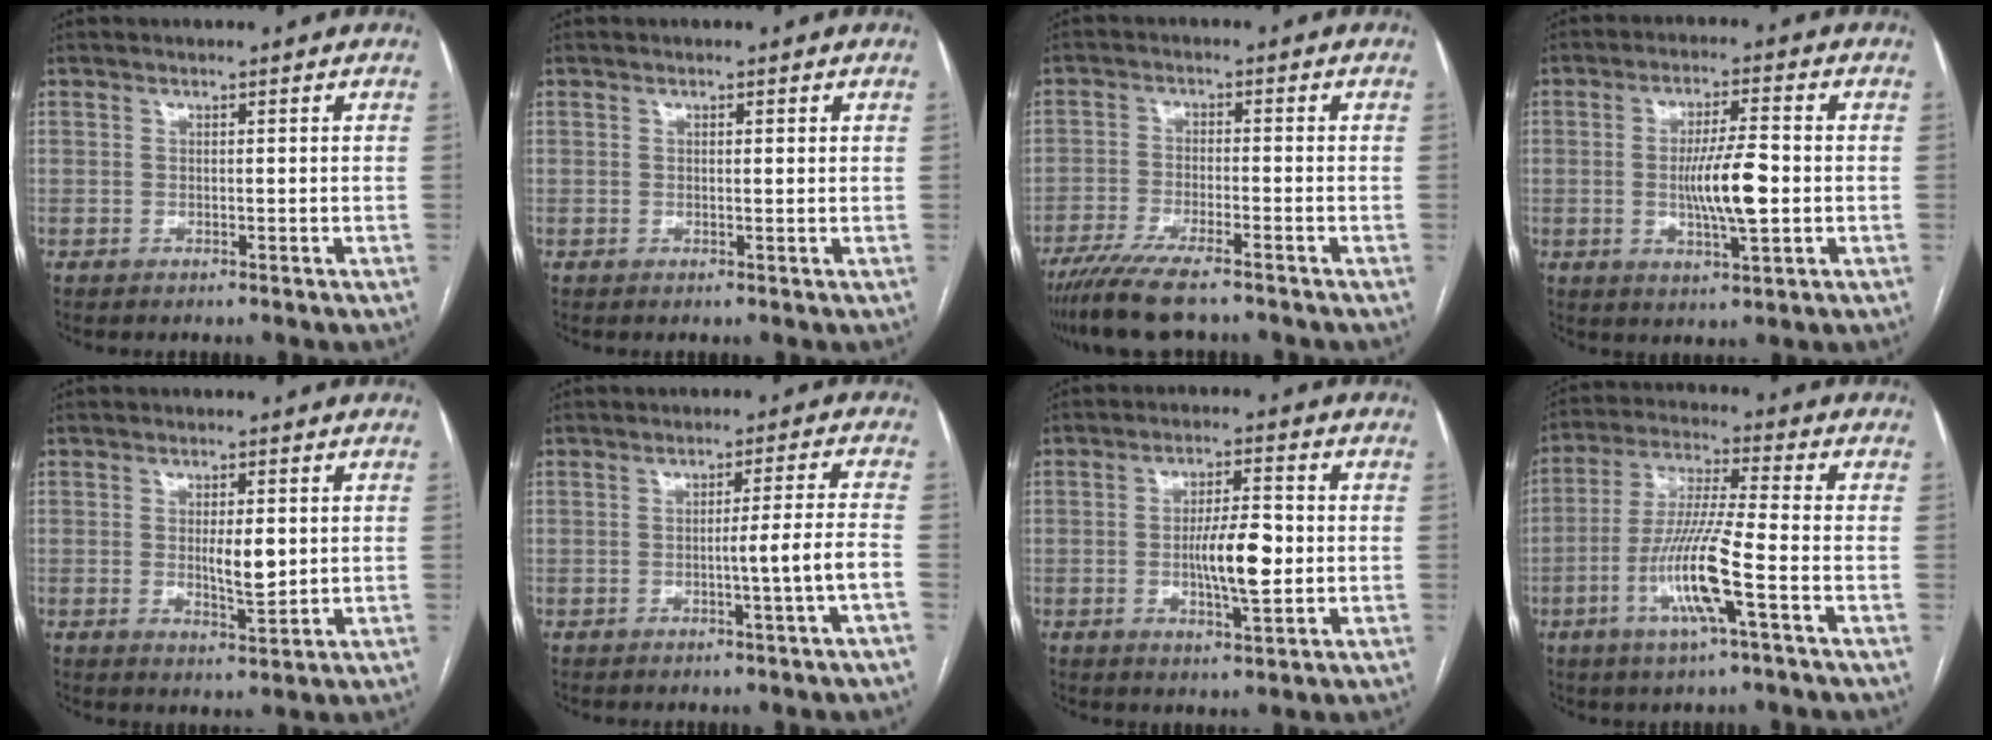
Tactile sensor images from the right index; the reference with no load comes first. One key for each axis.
{"total": 0.8, "fx": 0.3, "fy": 0.1, "fz": 0.7, "tx": -0.014, "ty": 0.001, "tz": 0.003}
{"total": 9.8, "fx": -8.0, "fy": 1.2, "fz": 5.5, "tx": -0.093, "ty": -0.025, "tz": -0.132}
{"total": 8.5, "fx": -0.9, "fy": 1.2, "fz": 8.4, "tx": -0.152, "ty": -0.002, "tz": -0.016}
{"total": 4.6, "fx": 0.4, "fy": 1.2, "fz": 4.4, "tx": -0.072, "ty": -0.007, "tz": 0.008}
{"total": 5.3, "fx": -1.8, "fy": -1.4, "fz": 4.8, "tx": -0.067, "ty": 0.000, "tz": -0.027}
{"total": 7.9, "fx": -0.8, "fy": 1.7, "fz": 7.6, "tx": -0.135, "ty": 0.001, "tz": -0.013}
{"total": 11.7, "fx": -4.1, "fy": -0.1, "fz": 11.0, "tx": -0.222, "ty": -0.008, "tz": -0.083}